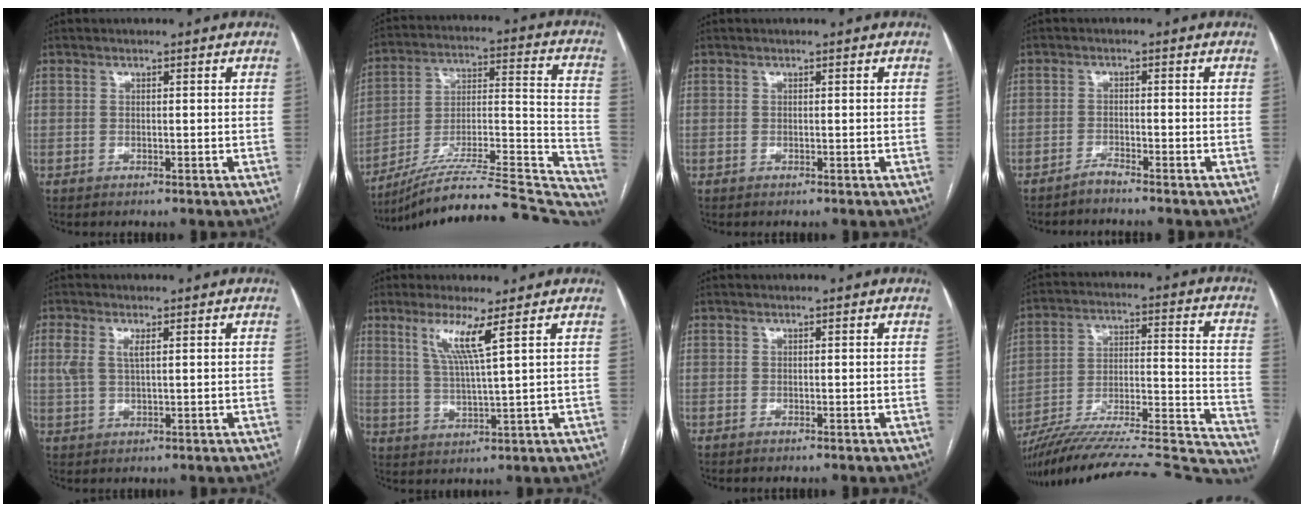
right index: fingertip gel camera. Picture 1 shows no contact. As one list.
[{"total": 33.9, "force": [-30.9, 2.0, 13.6], "torque": [-0.133, -0.005, -0.446]}, {"total": 0.0}, {"total": 1.8, "force": [-1.7, -0.6, 0.3], "torque": [-0.007, -0.002, -0.035]}, {"total": 3.7, "force": [1.3, 1.4, 3.2], "torque": [-0.080, 0.013, 0.032]}, {"total": 6.0, "force": [3.1, -1.0, 5.1], "torque": [-0.102, -0.009, 0.062]}, {"total": 0.0}, {"total": 34.9, "force": [-31.9, 2.8, 13.9], "torque": [-0.145, -0.013, -0.448]}]